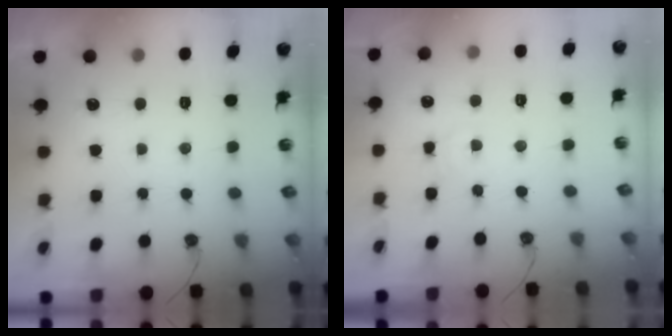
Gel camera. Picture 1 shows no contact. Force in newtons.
{"total": 1.8, "press": 1.8, "slide": 0.2}